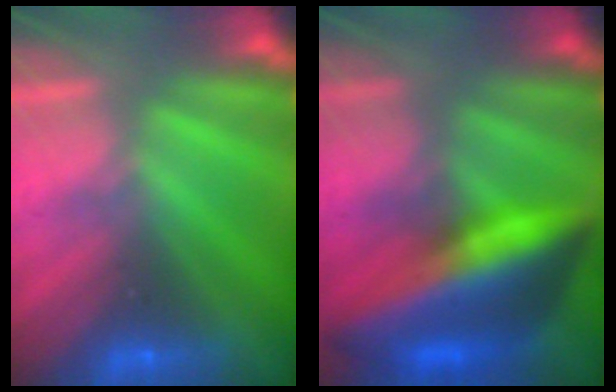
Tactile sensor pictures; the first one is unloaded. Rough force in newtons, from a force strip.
{"total": 7.6}